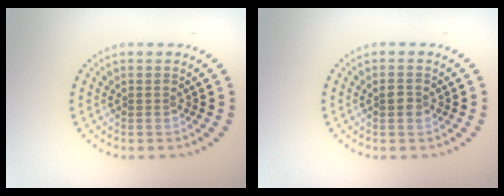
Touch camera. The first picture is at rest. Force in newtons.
{"total": 1.3, "press": 1.3, "slide": 0.1}